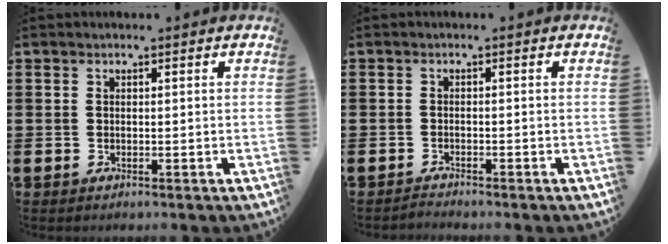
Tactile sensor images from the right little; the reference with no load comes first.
{"total": 0.9, "force": [-0.9, -0.1, 0.0], "torque": [-0.001, -0.001, -0.019]}